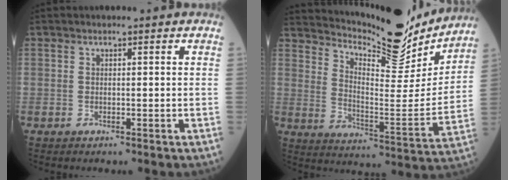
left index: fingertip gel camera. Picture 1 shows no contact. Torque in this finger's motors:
{"motor_torque": [0.14, -0.80, 0.61, 0.12]}